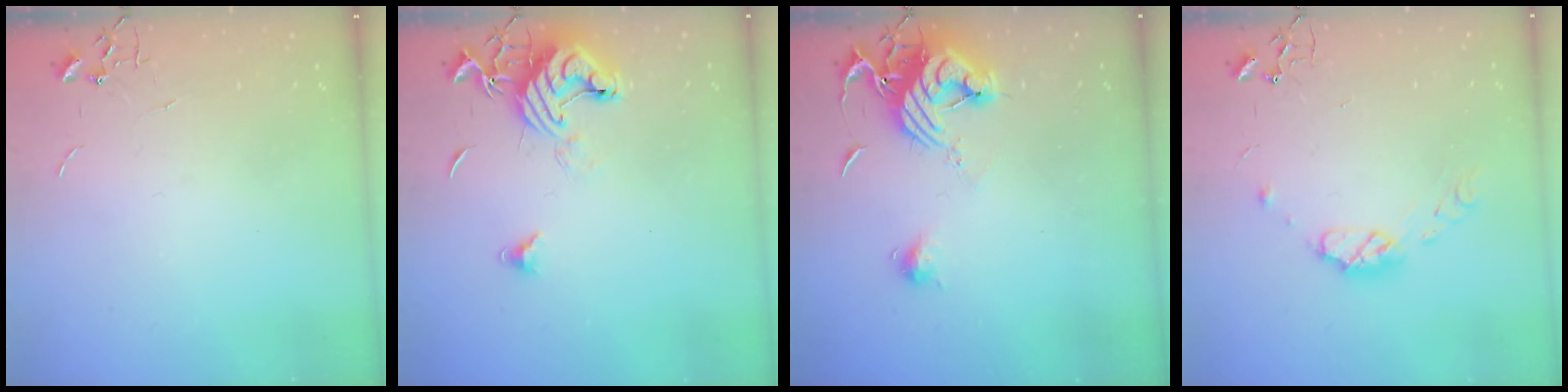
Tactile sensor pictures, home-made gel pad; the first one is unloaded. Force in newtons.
{"total": 13.9, "press": 13.8, "slide": 1.2}
{"total": 14.0, "press": 14.0, "slide": 1.1}
{"total": 8.4, "press": 8.3, "slide": 0.6}